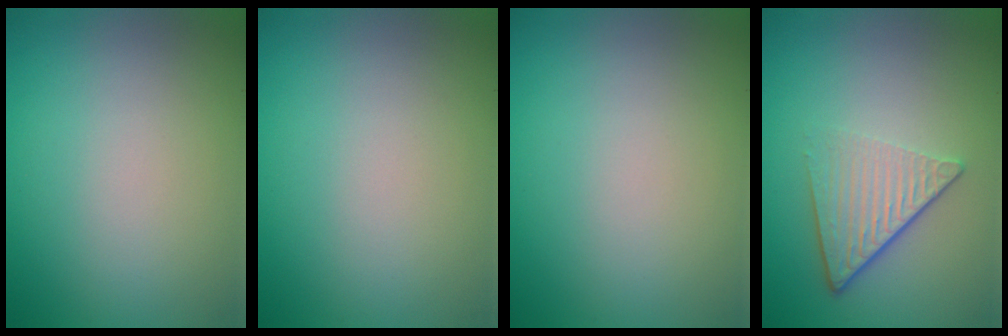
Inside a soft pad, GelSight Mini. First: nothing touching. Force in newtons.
{"total": 0.0}
{"total": 0.0}
{"total": 4.7, "press": 3.0, "slide": 3.7}